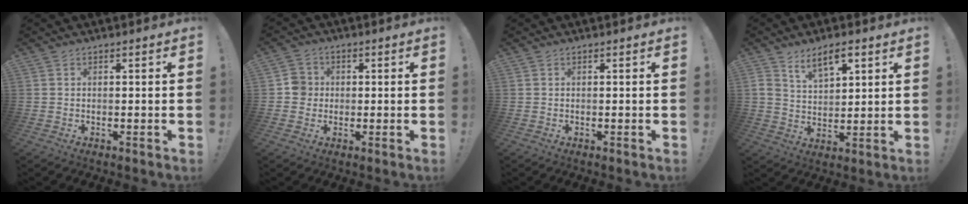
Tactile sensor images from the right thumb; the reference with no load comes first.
{"total": 5.5, "force": [-0.3, 5.2, 1.6], "torque": [-0.017, 0.014, -0.003]}
{"total": 0.0}
{"total": 8.6, "force": [5.3, 4.0, 5.4], "torque": [-0.090, -0.017, 0.096]}